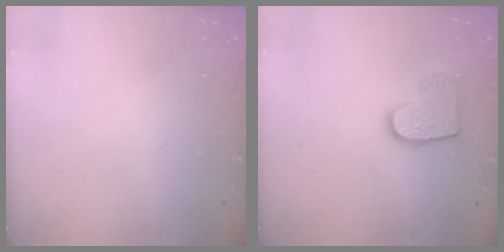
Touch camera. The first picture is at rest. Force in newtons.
{"total": 10.5, "press": 10.5, "slide": 0.6}